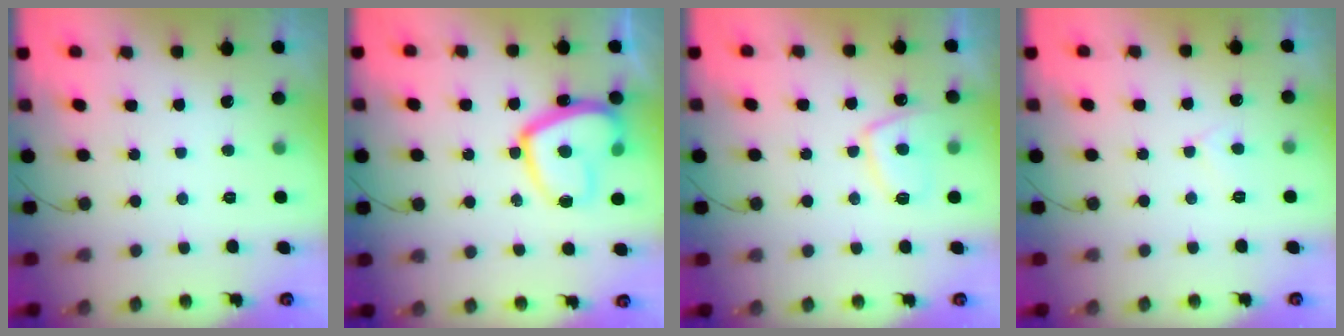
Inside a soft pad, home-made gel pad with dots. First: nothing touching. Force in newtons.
{"total": 16.3, "press": 16.2, "slide": 1.6}
{"total": 8.8, "press": 8.7, "slide": 1.1}
{"total": 3.9, "press": 3.8, "slide": 0.4}